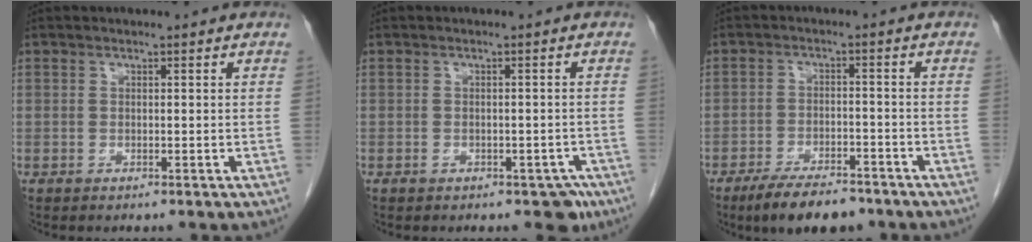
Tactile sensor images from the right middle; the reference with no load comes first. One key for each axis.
{"total": 3.5, "fx": -2.2, "fy": 2.0, "fz": 1.8, "tx": -0.005, "ty": 0.010, "tz": -0.022}
{"total": 8.5, "fx": -6.6, "fy": 2.8, "fz": 4.6, "tx": -0.074, "ty": -0.007, "tz": -0.110}